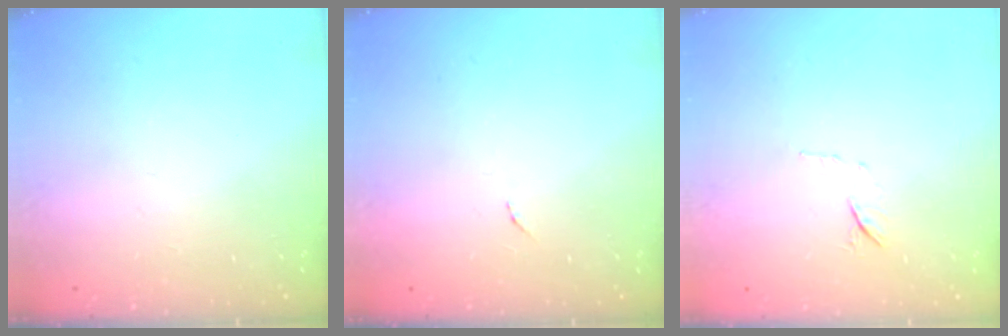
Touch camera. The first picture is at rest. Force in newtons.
{"total": 3.3, "press": 3.3, "slide": 0.1}
{"total": 6.1, "press": 5.9, "slide": 1.5}